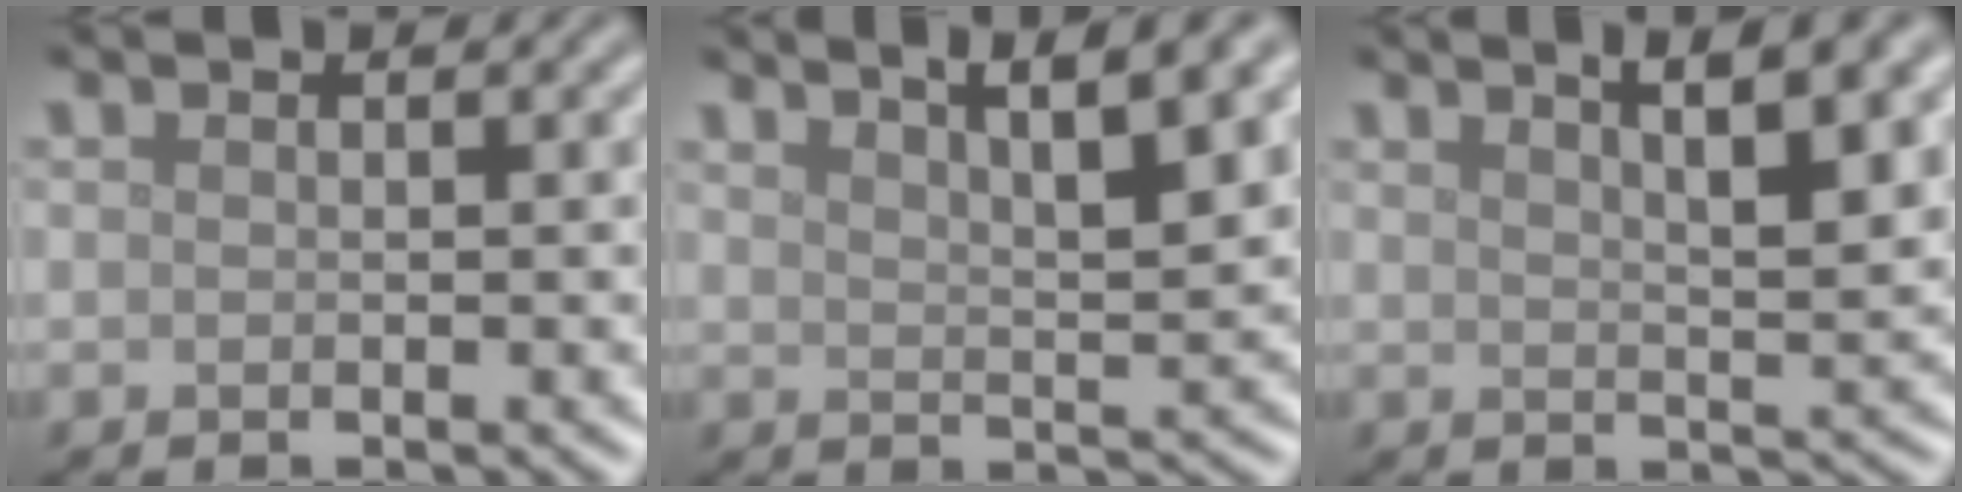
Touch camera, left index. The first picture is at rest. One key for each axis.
{"total": 6.1, "fx": 4.1, "fy": 1.4, "fz": 4.4, "tx": -0.045, "ty": 0.013, "tz": 0.054}
{"total": 5.7, "fx": 3.0, "fy": 1.4, "fz": 4.6, "tx": -0.043, "ty": 0.011, "tz": 0.037}